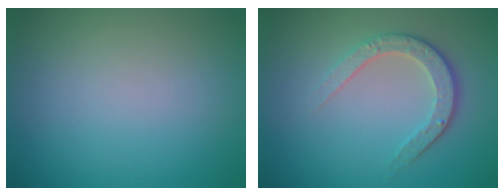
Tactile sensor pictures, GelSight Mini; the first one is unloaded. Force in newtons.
{"total": 3.3, "press": 2.6, "slide": 2.1}